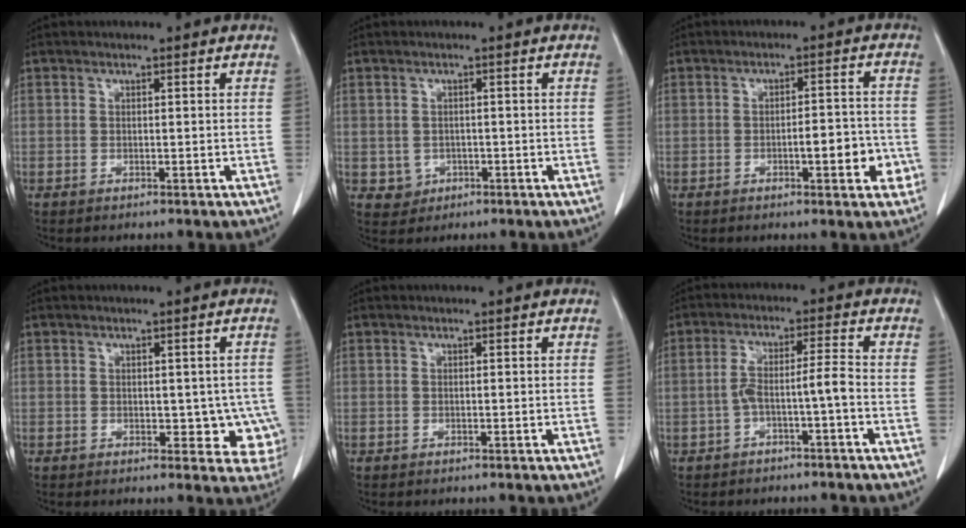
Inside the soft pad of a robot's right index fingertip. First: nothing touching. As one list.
[{"total": 2.9, "force": [-0.6, 2.8, 0.4], "torque": [-0.005, 0.004, 0.000]}, {"total": 6.1, "force": [-2.3, 1.7, 5.4], "torque": [-0.066, 0.013, -0.028]}, {"total": 5.6, "force": [-0.9, 3.7, 4.1], "torque": [-0.018, 0.009, -0.005]}, {"total": 0.0}, {"total": 4.7, "force": [-2.0, -0.1, 4.3], "torque": [-0.085, 0.021, -0.031]}]